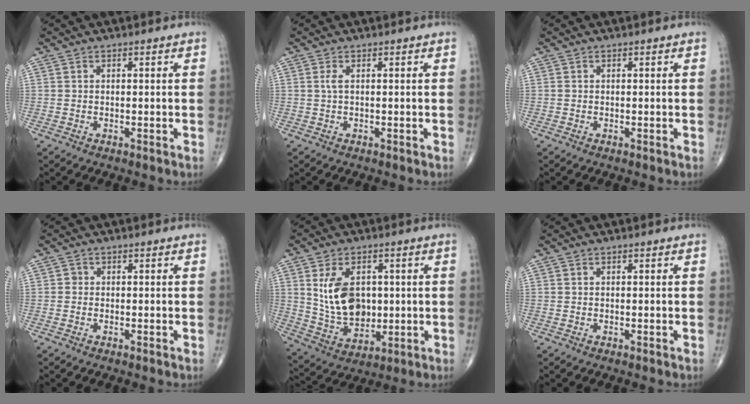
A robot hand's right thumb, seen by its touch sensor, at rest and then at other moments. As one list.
[{"total": 1.0, "force": [0.2, 0.2, 1.0], "torque": [-0.033, 0.003, 0.004]}, {"total": 0.0}, {"total": 0.7, "force": [-0.1, 0.6, 0.2], "torque": [0.001, 0.002, -0.004]}, {"total": 12.3, "force": [2.0, 8.2, 9.0], "torque": [-0.136, -0.014, 0.052]}, {"total": 0.0}]